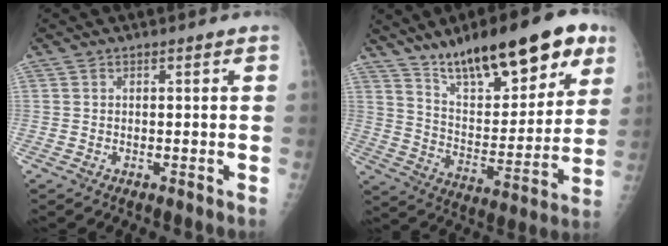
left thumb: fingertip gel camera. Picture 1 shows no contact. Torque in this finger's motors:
{"motor_torque": [0.55, 0.58, 1.13, -1.64, 0.34]}